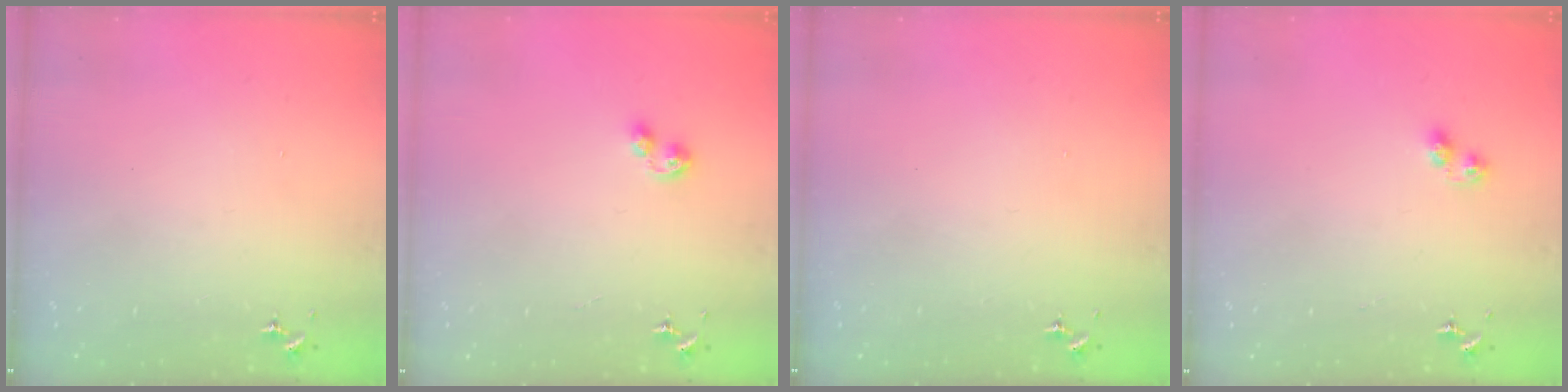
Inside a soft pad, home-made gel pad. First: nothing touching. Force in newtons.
{"total": 5.4, "press": 5.4, "slide": 0.8}
{"total": 0.0}
{"total": 4.8, "press": 4.5, "slide": 1.7}